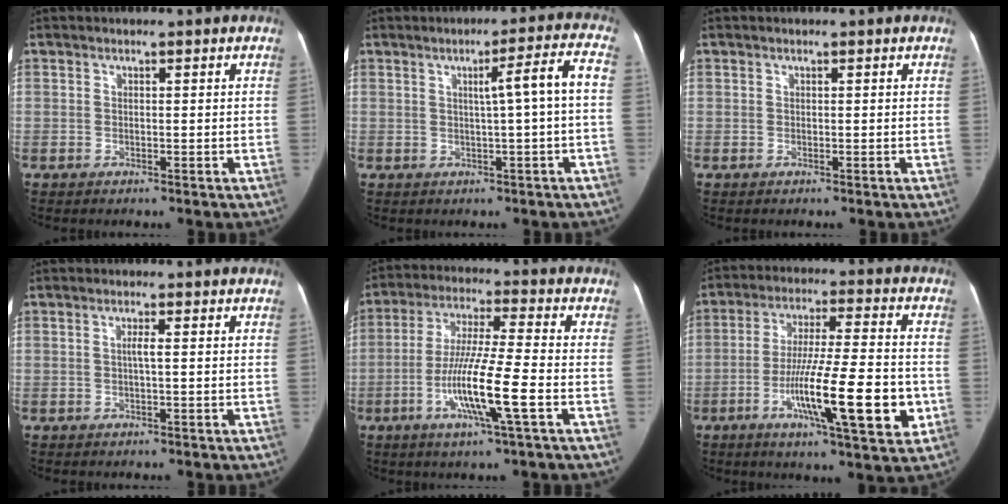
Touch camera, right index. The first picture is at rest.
{"total": 6.4, "force": [0.3, -0.8, 6.3], "torque": [-0.088, 0.013, 0.007]}
{"total": 0.5, "force": [0.0, 0.5, -0.1], "torque": [0.011, 0.006, -0.003]}
{"total": 1.3, "force": [0.0, 0.0, 1.3], "torque": [-0.025, 0.003, -0.001]}
{"total": 11.9, "force": [-3.9, -0.2, 11.3], "torque": [-0.219, -0.010, -0.078]}
{"total": 16.7, "force": [-5.1, 1.8, 15.8], "torque": [-0.255, -0.007, -0.079]}